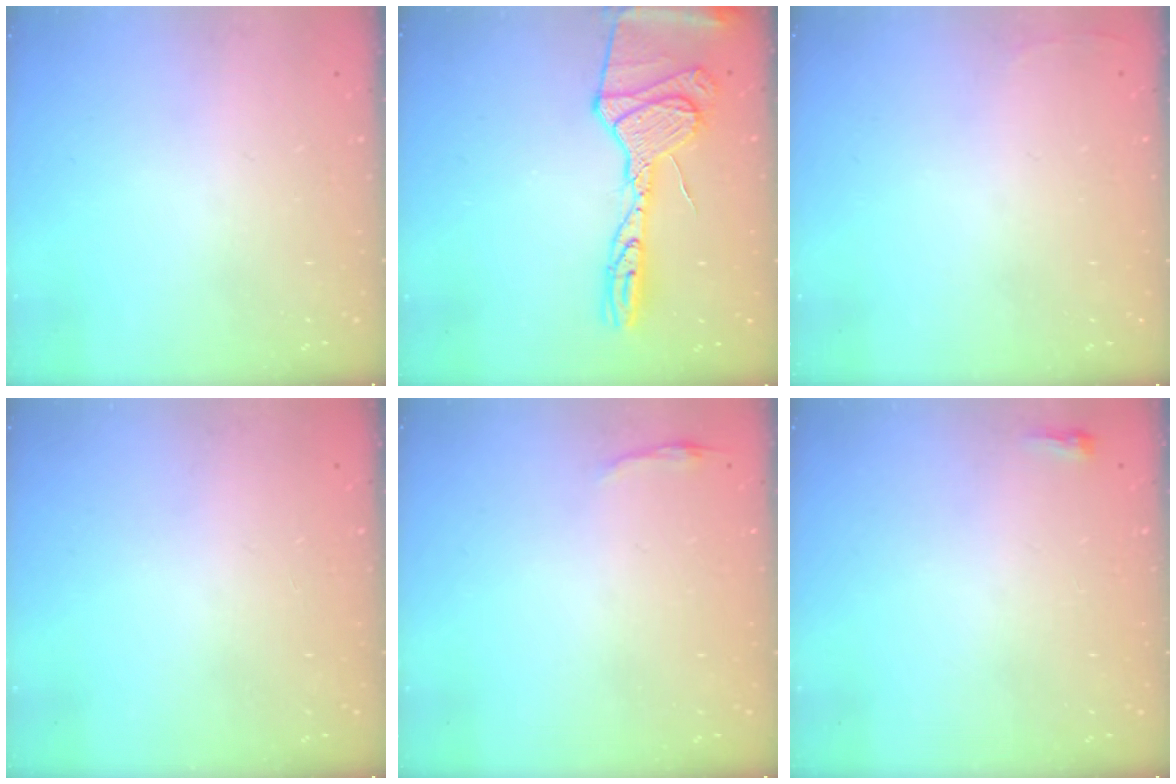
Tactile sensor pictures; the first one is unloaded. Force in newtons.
{"total": 18.9, "press": 18.8, "slide": 1.9}
{"total": 2.5, "press": 2.4, "slide": 0.9}
{"total": 0.0}
{"total": 2.8, "press": 2.8, "slide": 0.6}
{"total": 2.4, "press": 2.4, "slide": 0.6}